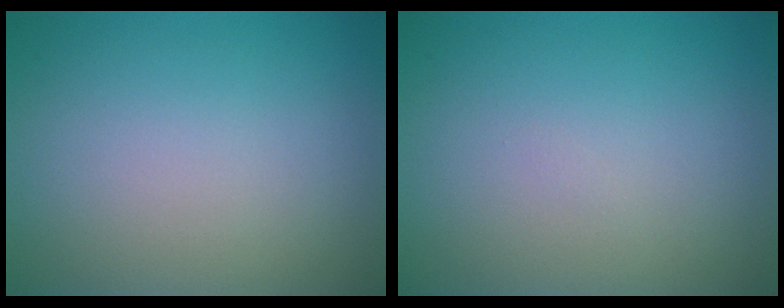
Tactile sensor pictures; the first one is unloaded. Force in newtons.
{"total": 0.0}